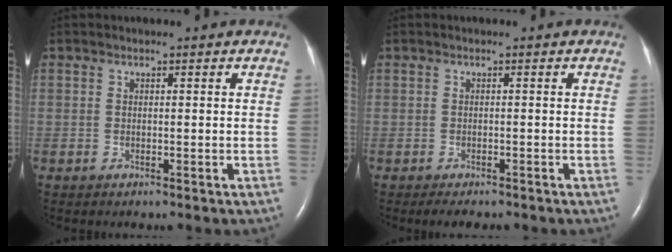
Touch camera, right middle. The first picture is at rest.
{"total": 3.4, "force": [-2.8, 1.1, 1.5], "torque": [-0.019, -0.007, -0.033]}